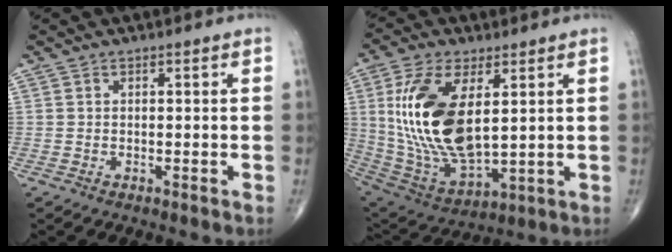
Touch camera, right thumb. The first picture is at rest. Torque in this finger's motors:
{"motor_torque": [0.85, 4.16, 2.12, 0.65, 0.28]}